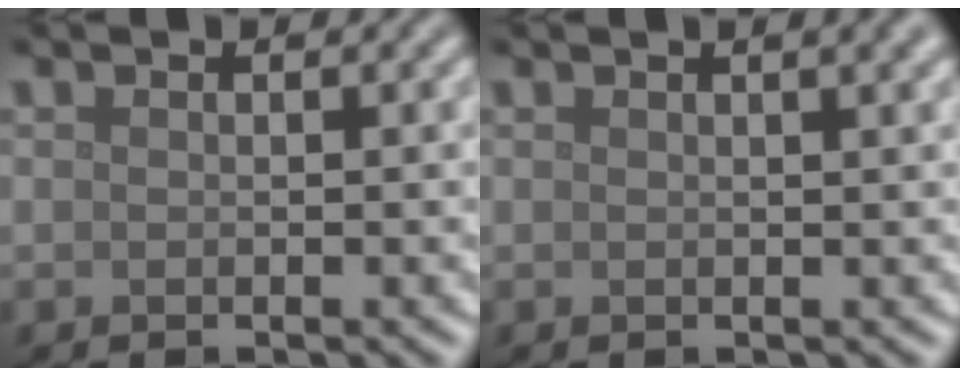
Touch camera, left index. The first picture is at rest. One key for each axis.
{"total": 3.0, "fx": 1.5, "fy": 1.1, "fz": 2.3, "tx": -0.012, "ty": 0.009, "tz": 0.009}